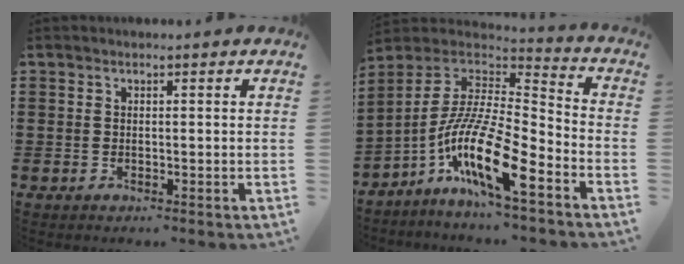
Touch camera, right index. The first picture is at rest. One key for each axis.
{"total": 15.2, "fx": -8.2, "fy": 3.3, "fz": 12.4, "tx": -0.260, "ty": -0.015, "tz": -0.158}